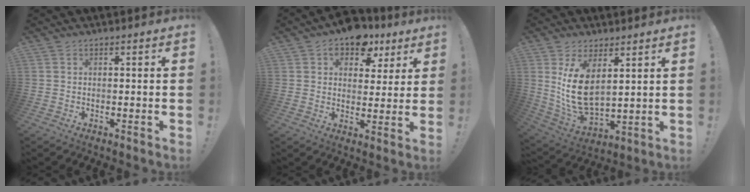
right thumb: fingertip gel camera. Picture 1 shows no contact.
{"total": 9.8, "force": [6.1, 6.7, 3.5], "torque": [-0.053, -0.037, 0.115]}
{"total": 13.5, "force": [4.9, 7.4, 10.2], "torque": [-0.207, -0.035, 0.096]}